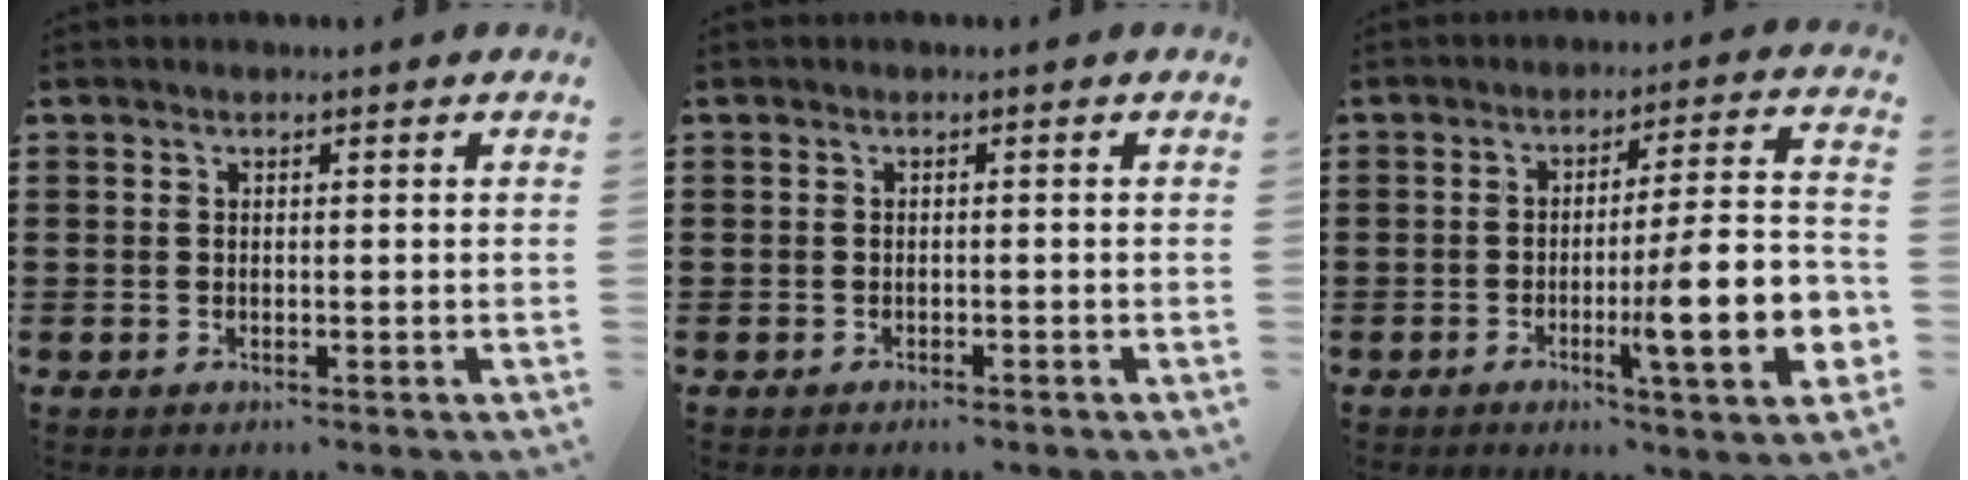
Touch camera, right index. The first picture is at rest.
{"total": 0.7, "force": [-0.7, 0.1, 0.1], "torque": [-0.005, -0.001, -0.014]}
{"total": 12.8, "force": [-3.6, 1.9, 12.1], "torque": [-0.190, -0.010, -0.063]}